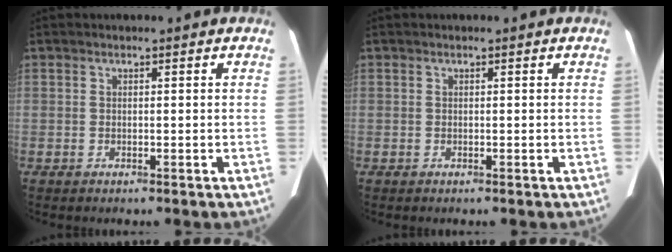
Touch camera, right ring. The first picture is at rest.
{"total": 0.0}